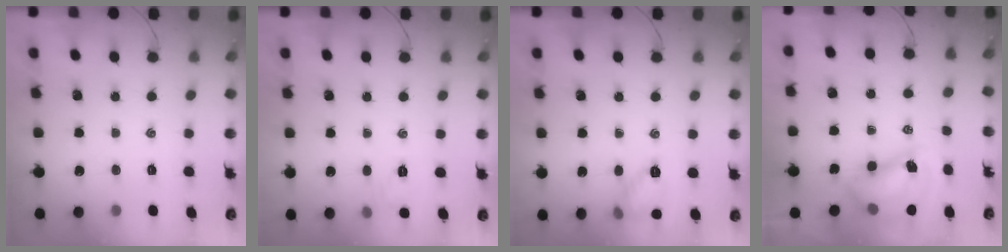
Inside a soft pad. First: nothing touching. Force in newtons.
{"total": 5.9, "press": 5.6, "slide": 1.9}
{"total": 8.3, "press": 8.2, "slide": 1.2}
{"total": 9.9, "press": 9.6, "slide": 2.1}